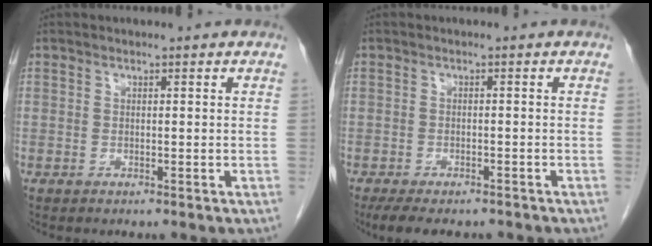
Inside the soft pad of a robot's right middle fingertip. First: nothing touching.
{"total": 8.7, "force": [-7.0, 3.1, 4.1], "torque": [-0.061, -0.008, -0.098]}